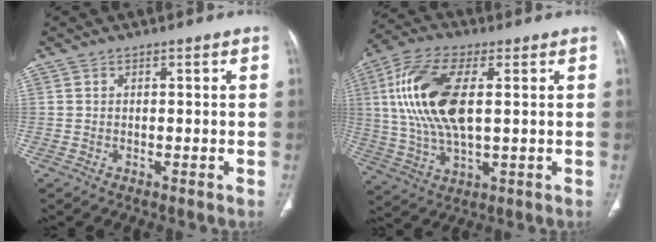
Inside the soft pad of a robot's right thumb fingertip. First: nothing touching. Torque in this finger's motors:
{"motor_torque": [-0.67, 2.11, 2.03, 0.18, 0.67]}